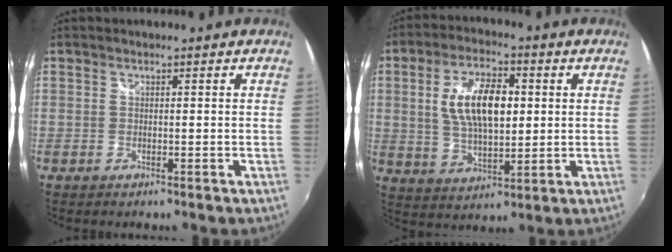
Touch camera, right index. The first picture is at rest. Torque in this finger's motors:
{"motor_torque": [0.51, 0.15, 0.45, 0.09]}